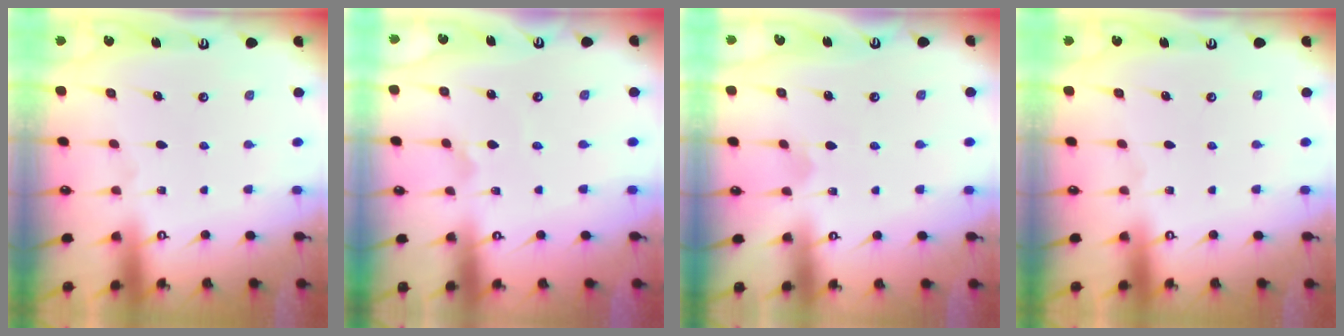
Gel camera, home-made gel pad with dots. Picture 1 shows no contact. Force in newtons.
{"total": 1.8, "press": 1.7, "slide": 0.4}
{"total": 3.1, "press": 3.1, "slide": 0.1}
{"total": 0.0}